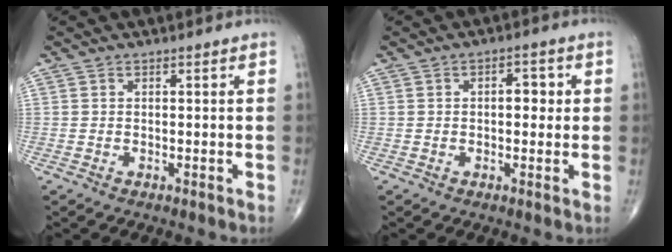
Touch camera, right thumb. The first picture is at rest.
{"total": 3.7, "force": [0.4, 2.1, 3.0], "torque": [-0.025, 0.003, 0.001]}